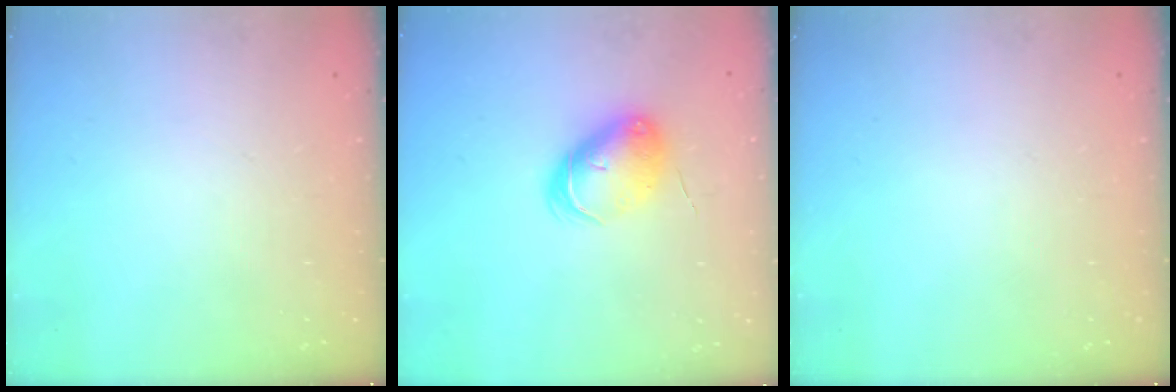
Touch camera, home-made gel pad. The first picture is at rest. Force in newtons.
{"total": 7.6, "press": 7.5, "slide": 0.8}
{"total": 0.0}